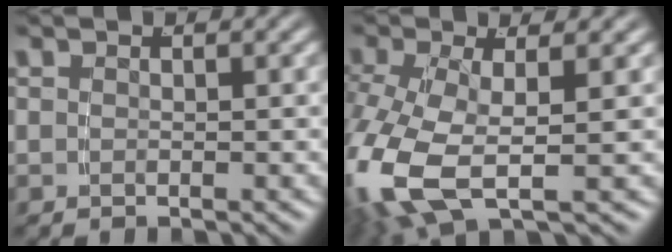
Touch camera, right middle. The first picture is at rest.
{"total": 7.5, "force": [-1.5, 4.4, 5.8], "torque": [-0.170, -0.040, -0.004]}